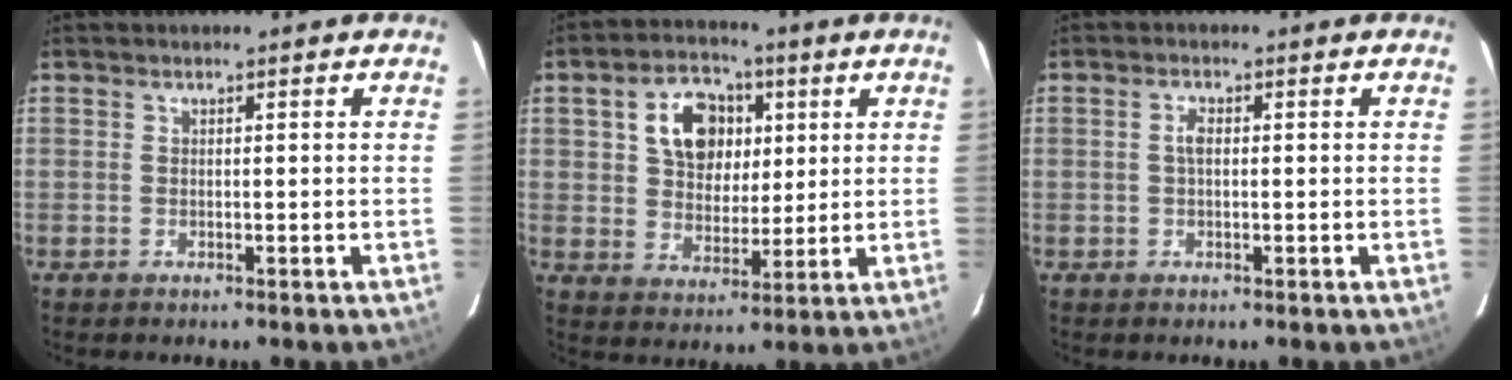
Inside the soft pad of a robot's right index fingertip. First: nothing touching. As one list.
[{"total": 12.0, "force": [3.4, 8.5, 7.8], "torque": [-0.152, 0.031, 0.064]}, {"total": 1.7, "force": [0.0, 0.8, 1.5], "torque": [-0.030, 0.006, -0.001]}]